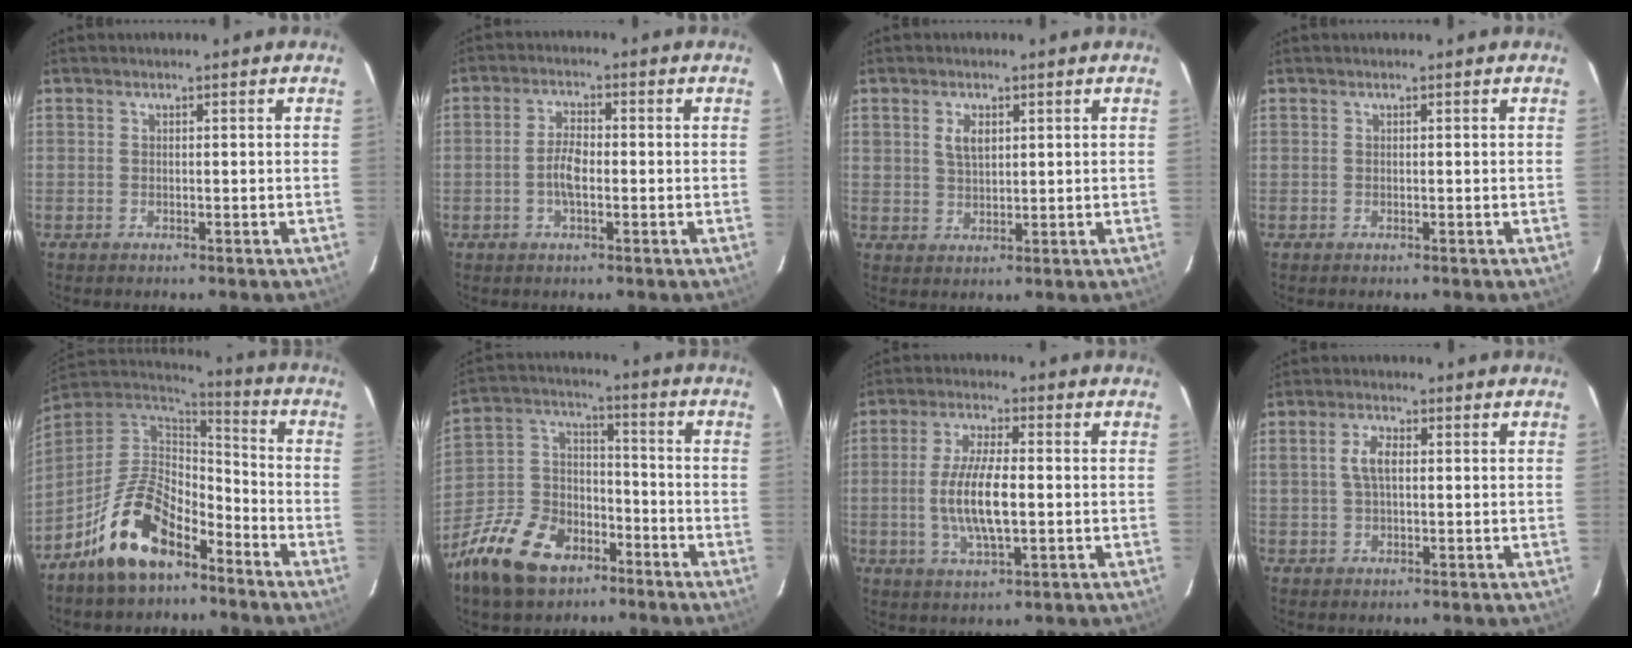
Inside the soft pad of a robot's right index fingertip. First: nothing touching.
{"total": 4.6, "force": [-0.9, 1.8, 4.1], "torque": [-0.084, 0.006, -0.018]}
{"total": 3.8, "force": [1.5, 2.3, 2.7], "torque": [-0.048, 0.004, 0.031]}
{"total": 0.0}
{"total": 15.9, "force": [-9.8, 7.8, 9.8], "torque": [-0.201, 0.011, -0.173]}
{"total": 16.3, "force": [-10.8, 9.0, 8.3], "torque": [-0.195, 0.017, -0.191]}
{"total": 10.2, "force": [-1.0, 3.1, 9.7], "torque": [-0.190, -0.005, -0.018]}
{"total": 4.3, "force": [0.7, 2.1, 3.6], "torque": [-0.070, 0.008, 0.015]}